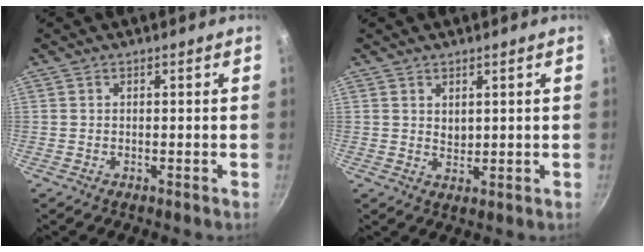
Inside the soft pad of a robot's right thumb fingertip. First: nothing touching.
{"total": 2.1, "force": [1.1, 1.4, 1.2], "torque": [-0.014, -0.011, 0.021]}